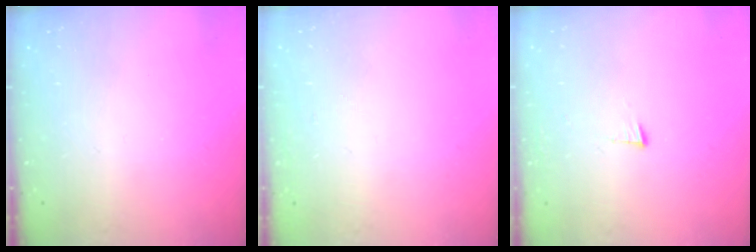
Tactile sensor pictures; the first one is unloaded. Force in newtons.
{"total": 0.9, "press": 0.9, "slide": 0.0}
{"total": 3.5, "press": 3.5, "slide": 0.5}